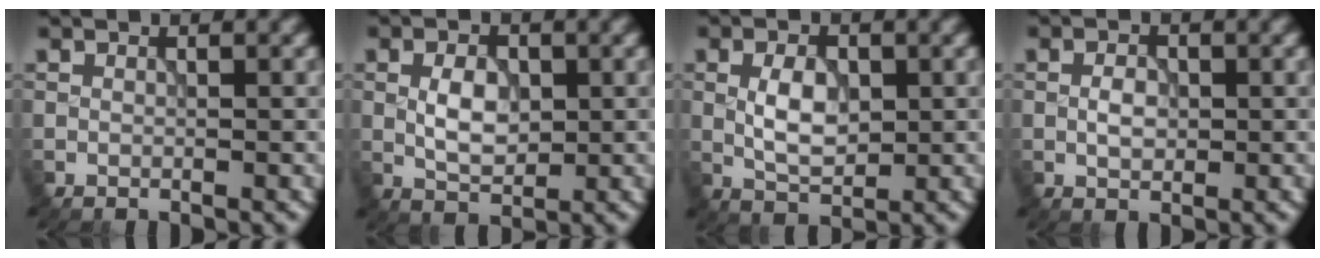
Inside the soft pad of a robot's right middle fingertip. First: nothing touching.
{"total": 3.4, "force": [0.2, 2.0, 2.7], "torque": [-0.054, 0.000, 0.004]}
{"total": 3.8, "force": [0.2, 2.2, 3.1], "torque": [-0.063, 0.001, 0.005]}
{"total": 1.9, "force": [-0.1, 1.2, 1.5], "torque": [-0.026, 0.003, -0.004]}